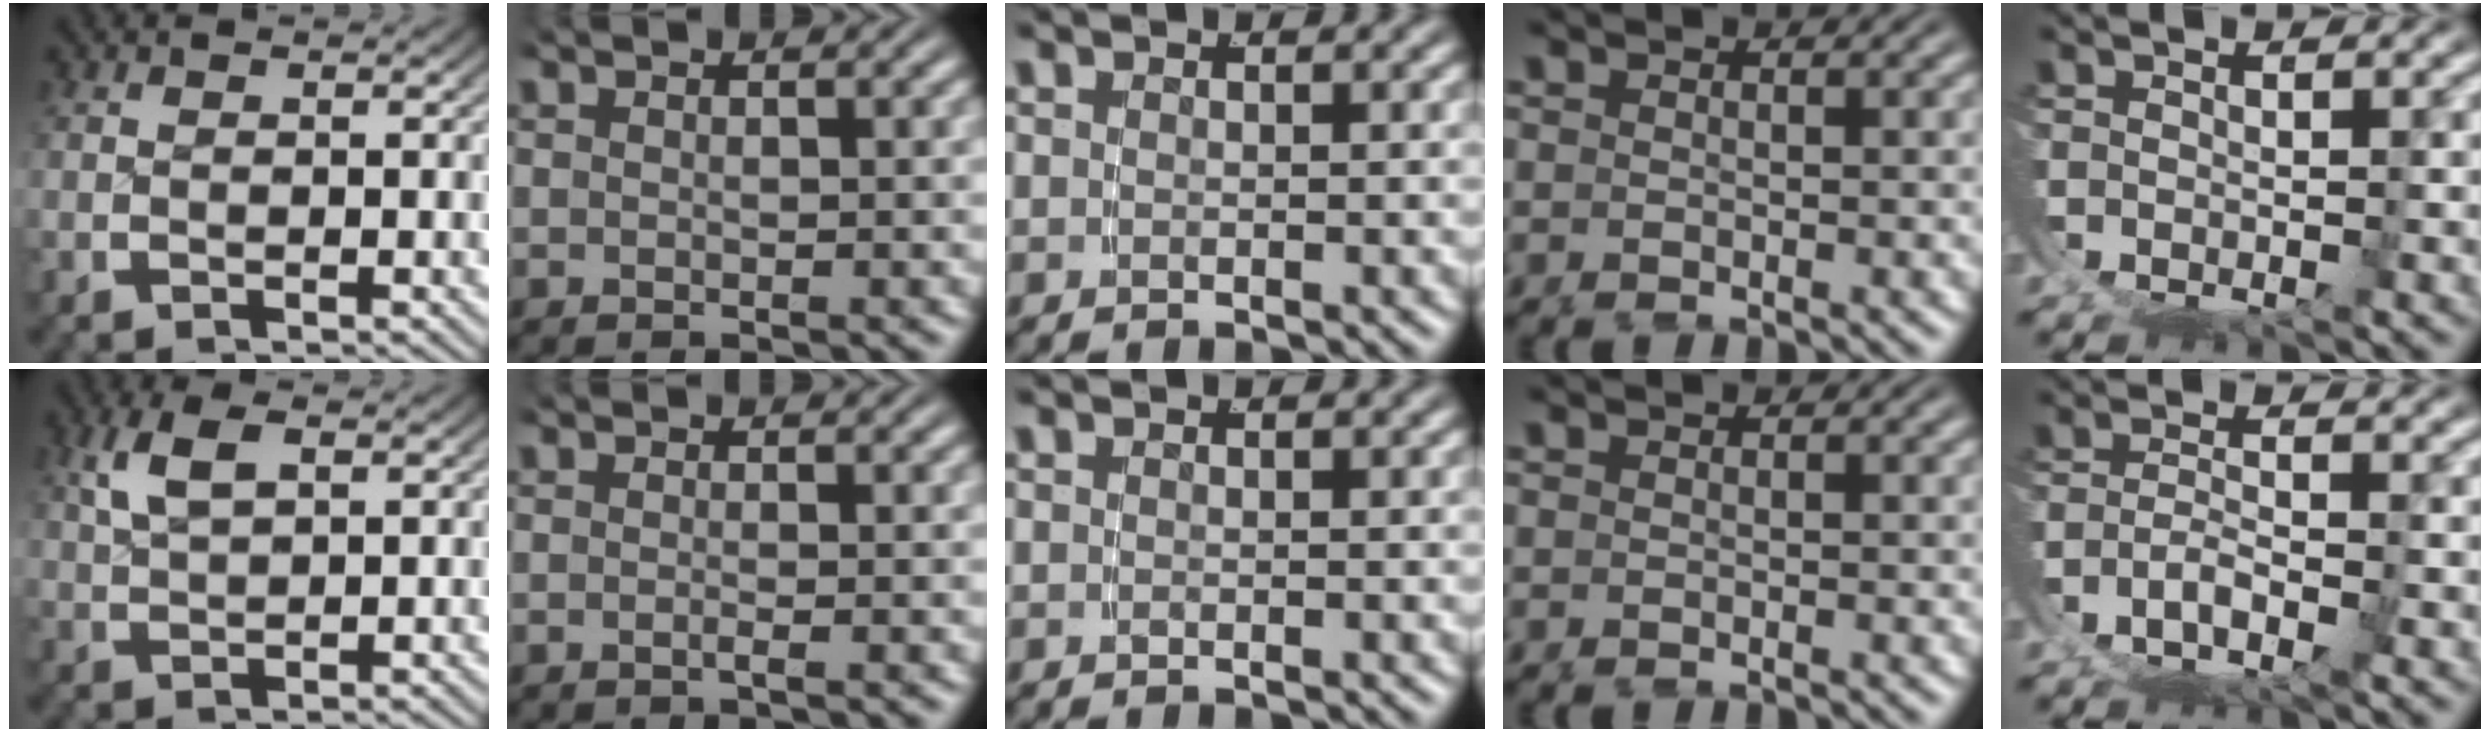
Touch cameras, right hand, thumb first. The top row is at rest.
{"thumb": {"total": 3.6, "force": [2.0, 1.4, 2.7], "torque": [-0.058, 0.008, 0.046]}, "index": {"total": 0.6, "force": [-0.4, 0.0, 0.4], "torque": [-0.011, 0.000, -0.009]}, "little": {"total": 2.8, "force": [-2.1, -0.6, 1.8], "torque": [-0.021, -0.004, -0.034]}}